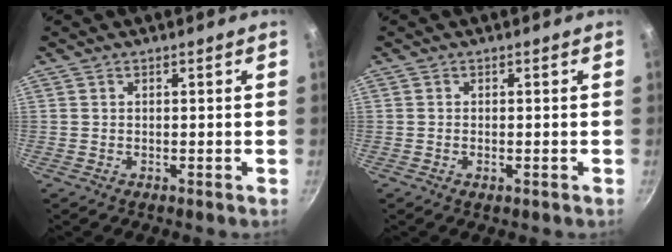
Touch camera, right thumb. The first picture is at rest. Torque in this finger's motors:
{"motor_torque": [-0.08, -0.02, -0.42, 0.19, 0.10]}